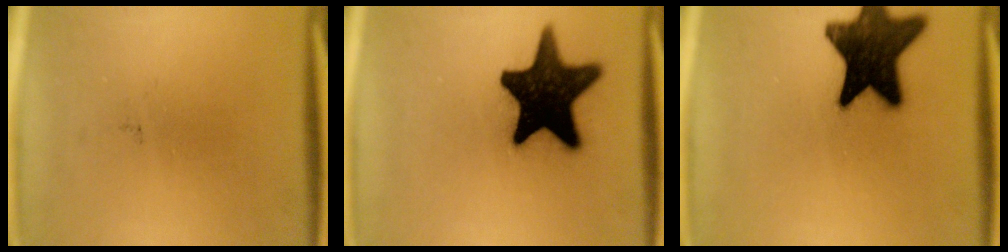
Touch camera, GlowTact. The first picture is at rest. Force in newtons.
{"total": 19.1}
{"total": 18.0}